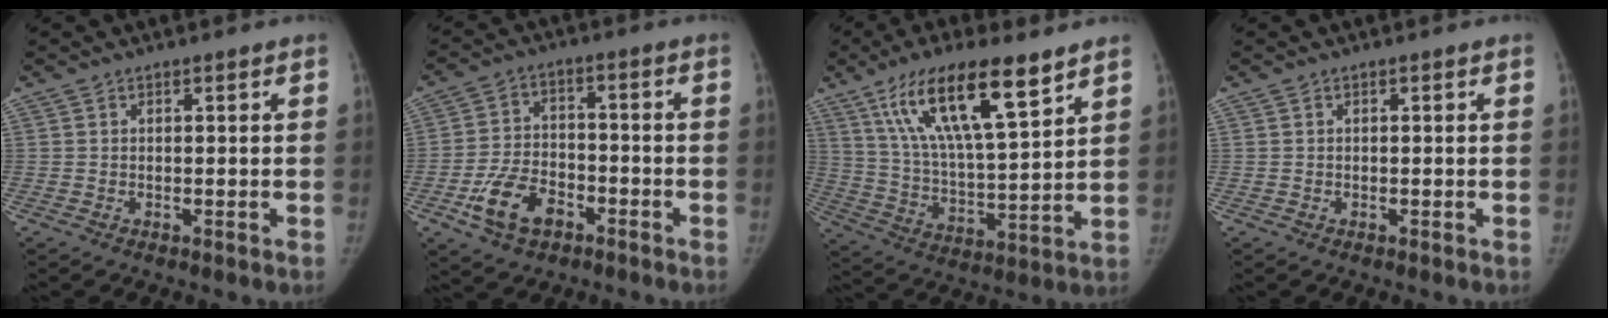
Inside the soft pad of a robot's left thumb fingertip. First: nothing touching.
{"total": 10.2, "force": [-5.1, 6.5, 6.0], "torque": [-0.104, 0.026, -0.089]}
{"total": 18.8, "force": [10.8, 5.0, 14.6], "torque": [-0.247, -0.037, 0.201]}
{"total": 0.0}